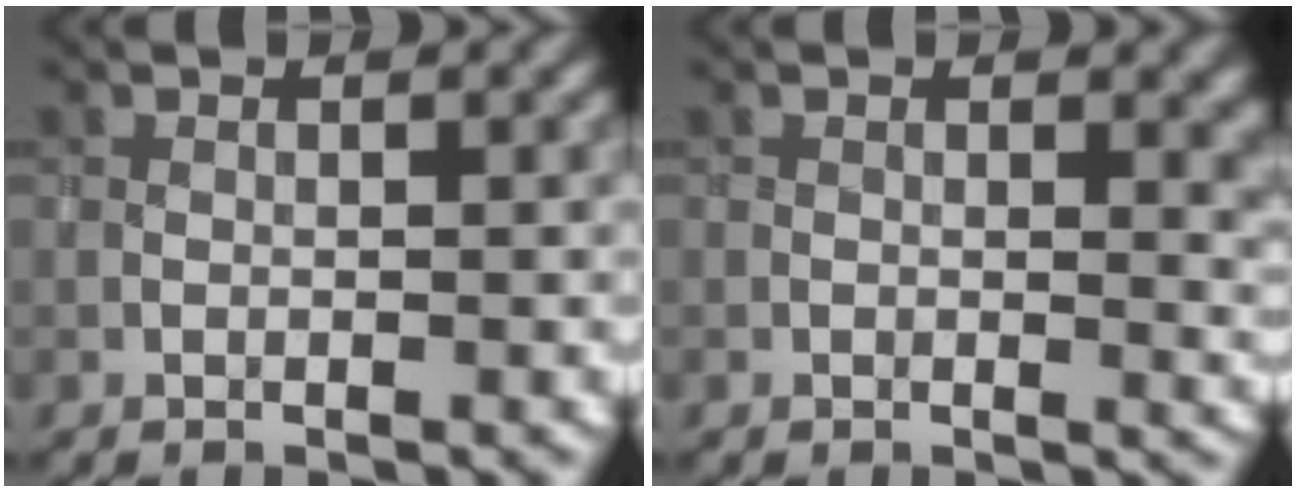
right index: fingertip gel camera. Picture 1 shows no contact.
{"total": 3.5, "force": [0.3, 2.0, 2.9], "torque": [-0.037, -0.005, 0.005]}